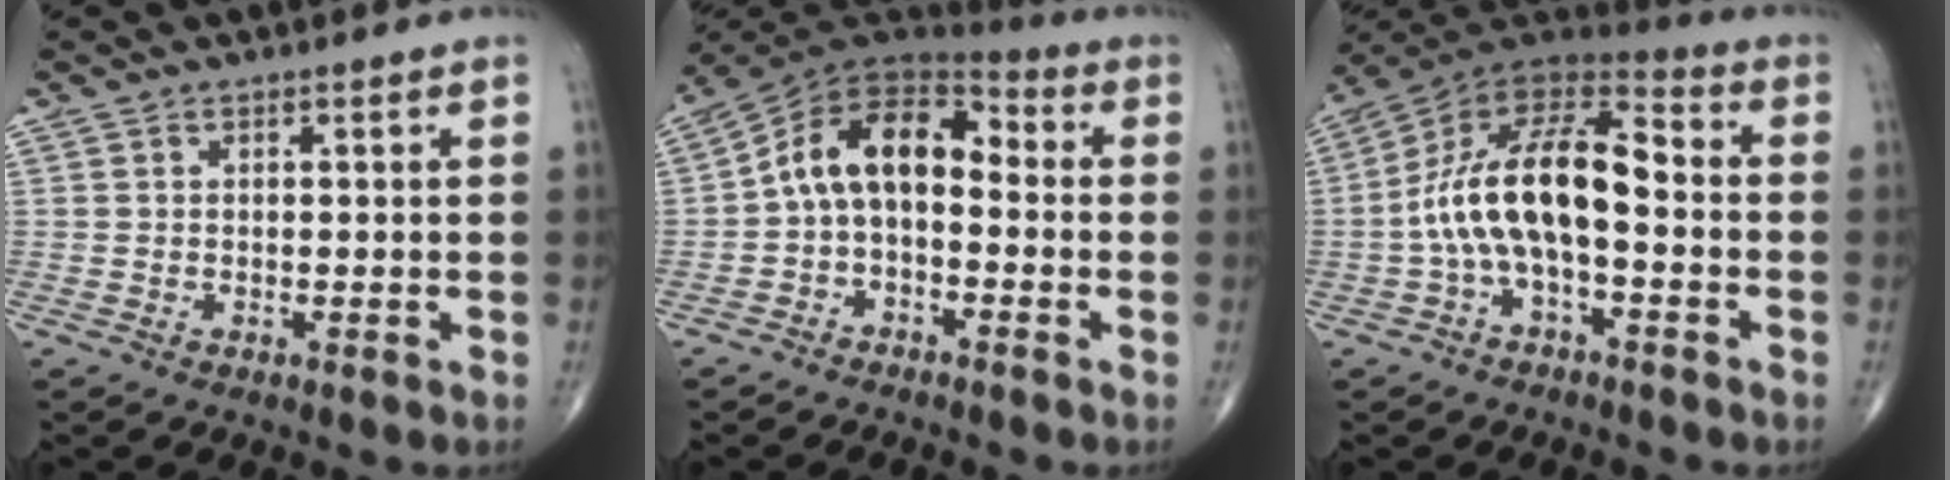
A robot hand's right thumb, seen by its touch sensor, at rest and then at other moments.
{"total": 12.2, "force": [-0.9, 7.6, 9.5], "torque": [-0.141, 0.058, -0.032]}
{"total": 16.3, "force": [-2.2, 7.7, 14.2], "torque": [-0.252, 0.057, -0.049]}